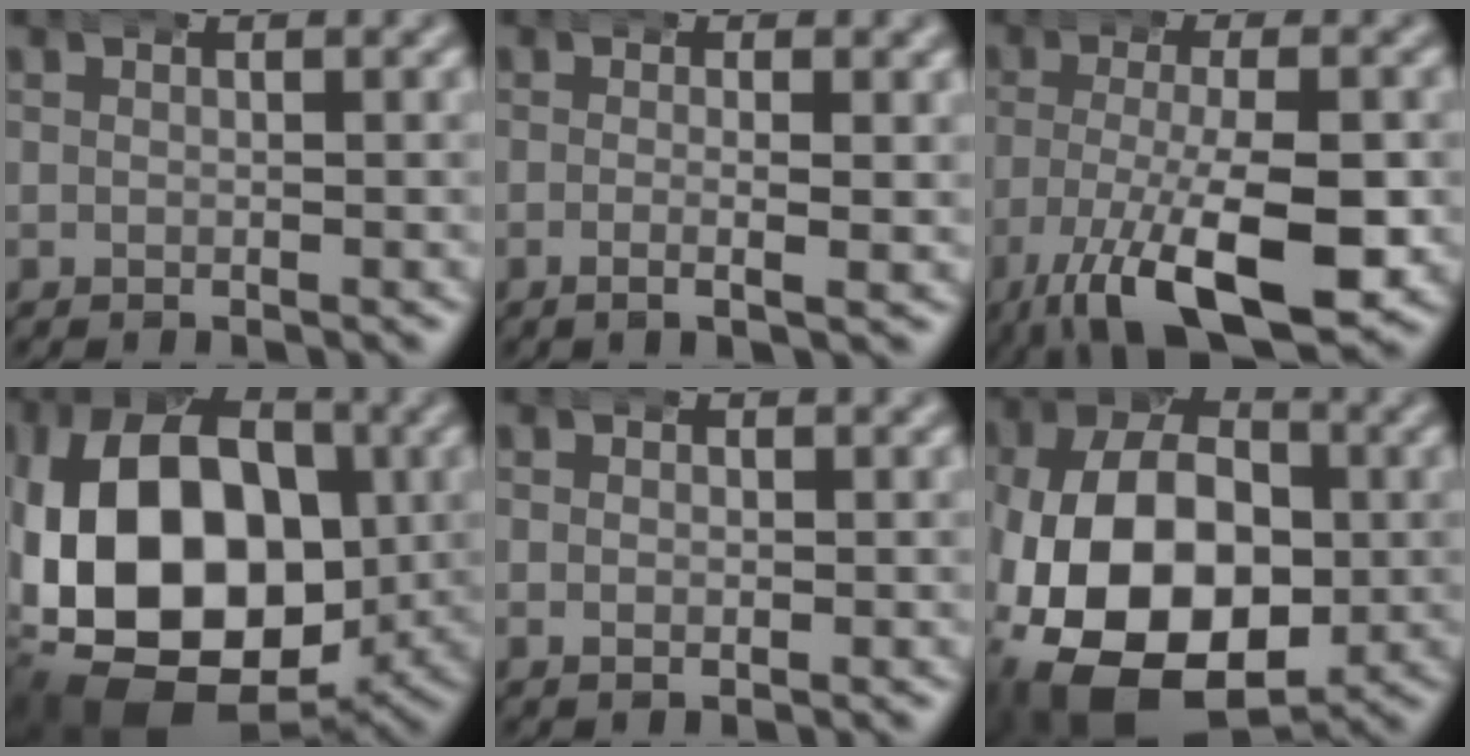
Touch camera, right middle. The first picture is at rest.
{"total": 1.9, "force": [-0.6, -0.1, 1.8], "torque": [-0.039, -0.010, -0.008]}
{"total": 10.7, "force": [-5.6, 3.7, 8.4], "torque": [-0.153, -0.035, -0.068]}
{"total": 19.8, "force": [-2.6, 13.2, 14.6], "torque": [-0.276, -0.056, -0.015]}
{"total": 0.9, "force": [0.0, 0.6, 0.7], "torque": [-0.017, -0.005, 0.003]}
{"total": 15.7, "force": [-3.9, 10.1, 11.3], "torque": [-0.220, -0.050, -0.042]}